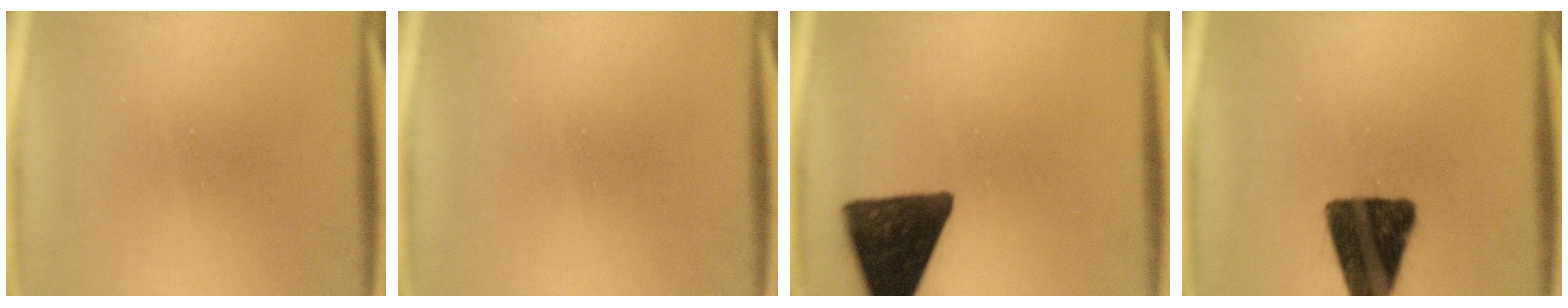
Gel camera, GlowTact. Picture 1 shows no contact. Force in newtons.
{"total": 0.0}
{"total": 13.3}
{"total": 15.6}